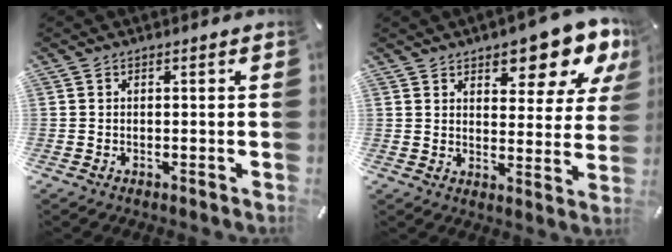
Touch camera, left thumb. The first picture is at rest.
{"total": 10.2, "force": [7.7, 4.4, 5.1], "torque": [-0.053, -0.064, 0.128]}